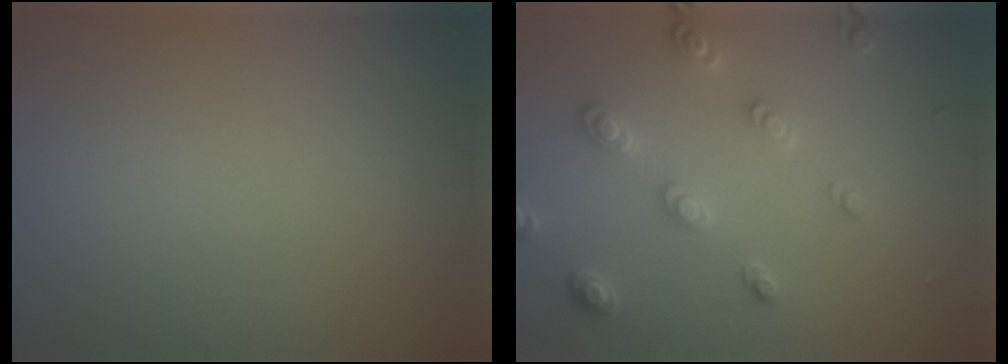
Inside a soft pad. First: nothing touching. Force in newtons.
{"total": 2.7, "press": 2.7, "slide": 0.4}